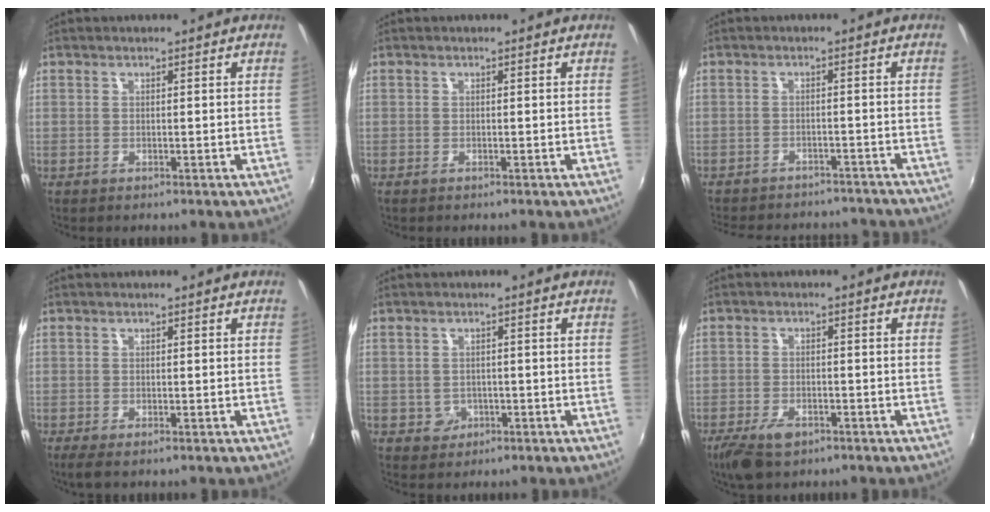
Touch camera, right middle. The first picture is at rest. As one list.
[{"total": 0.5, "force": [-0.4, 0.0, 0.3], "torque": [-0.005, -0.002, -0.009]}, {"total": 15.5, "force": [-13.6, 5.0, 5.5], "torque": [-0.122, -0.002, -0.175]}, {"total": 1.7, "force": [-0.9, 0.0, 1.4], "torque": [-0.030, -0.006, -0.014]}, {"total": 2.7, "force": [-0.7, 2.5, 0.5], "torque": [-0.013, 0.000, -0.007]}, {"total": 6.5, "force": [-4.4, 3.0, 3.7], "torque": [-0.099, -0.018, -0.079]}]